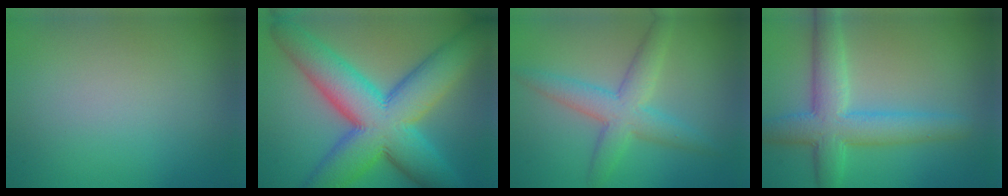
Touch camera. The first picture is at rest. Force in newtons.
{"total": 13.8, "press": 13.8, "slide": 0.2}
{"total": 4.9, "press": 4.9, "slide": 0.1}
{"total": 6.4, "press": 6.4, "slide": 0.1}